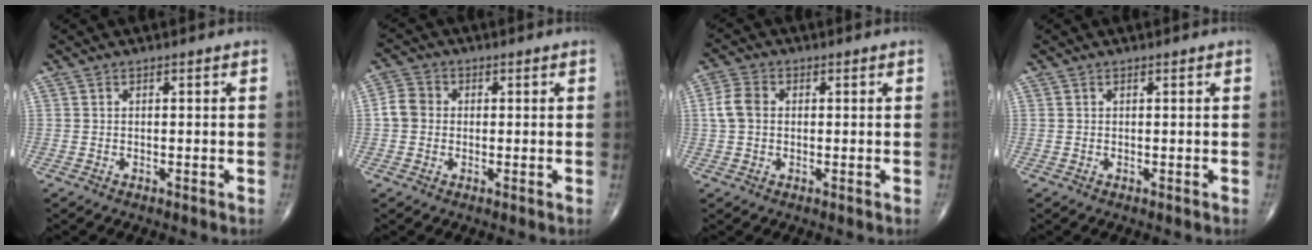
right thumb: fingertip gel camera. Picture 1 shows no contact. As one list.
[{"total": 4.3, "force": [-0.1, 3.8, 2.0], "torque": [-0.029, 0.011, -0.009]}, {"total": 4.8, "force": [0.4, 3.6, 3.1], "torque": [-0.066, 0.013, 0.003]}, {"total": 0.0}]